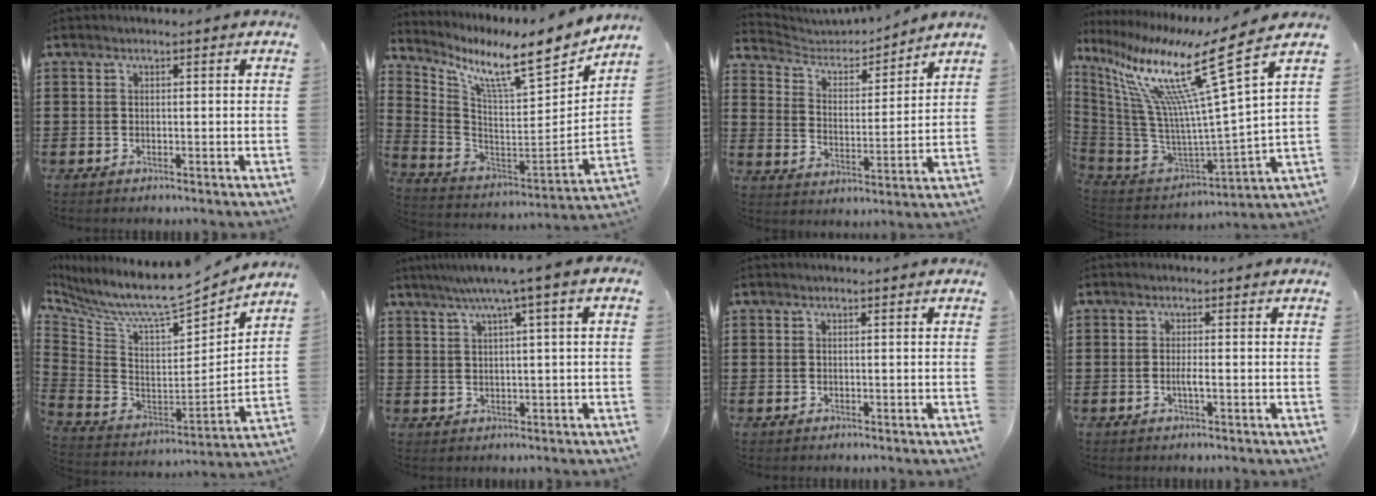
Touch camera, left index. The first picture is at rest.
{"total": 9.5, "force": [7.2, 1.0, 6.1], "torque": [-0.128, -0.067, 0.110]}
{"total": 3.9, "force": [3.7, 1.0, 0.6], "torque": [-0.037, -0.030, 0.057]}
{"total": 16.7, "force": [9.8, 1.7, 13.4], "torque": [-0.299, -0.072, 0.141]}
{"total": 7.6, "force": [6.4, 1.3, 3.8], "torque": [-0.105, -0.060, 0.103]}
{"total": 4.4, "force": [1.7, -0.1, 4.1], "torque": [-0.082, -0.002, 0.025]}
{"total": 0.0}
{"total": 1.5, "force": [-0.4, 0.2, 1.5], "torque": [-0.026, 0.000, -0.007]}